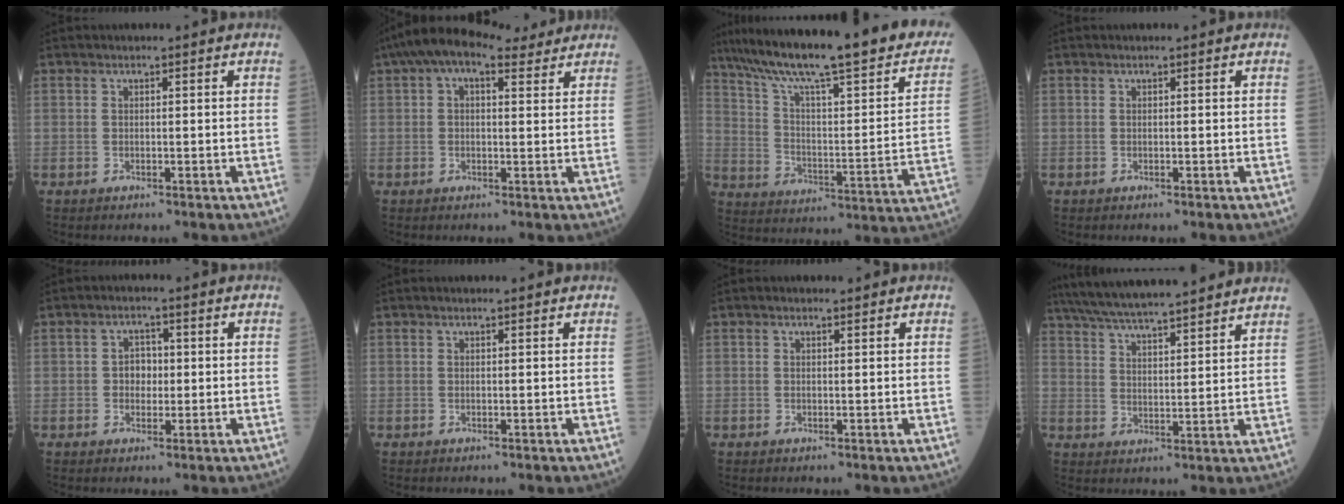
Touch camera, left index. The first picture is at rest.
{"total": 8.0, "force": [5.3, 3.6, 4.9], "torque": [-0.094, 0.048, 0.086]}
{"total": 29.5, "force": [23.2, 3.4, 17.8], "torque": [-0.281, -0.029, 0.318]}
{"total": 0.0}
{"total": 2.9, "force": [0.0, 2.1, 1.9], "torque": [-0.028, 0.008, 0.000]}
{"total": 0.7, "force": [0.7, 0.0, 0.3], "torque": [-0.008, 0.005, 0.011]}
{"total": 0.6, "force": [0.4, 0.2, 0.3], "torque": [-0.012, 0.000, 0.005]}
{"total": 18.2, "force": [16.0, 1.4, 8.6], "torque": [-0.149, 0.035, 0.242]}